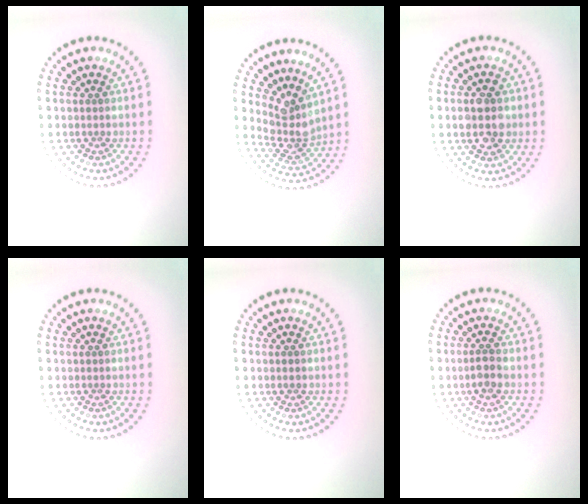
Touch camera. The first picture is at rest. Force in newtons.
{"total": 3.5, "press": 2.5, "slide": 2.5}
{"total": 4.0, "press": 4.0, "slide": 0.2}
{"total": 0.0}
{"total": 0.8, "press": 0.7, "slide": 0.1}
{"total": 1.8, "press": 1.8, "slide": 0.4}